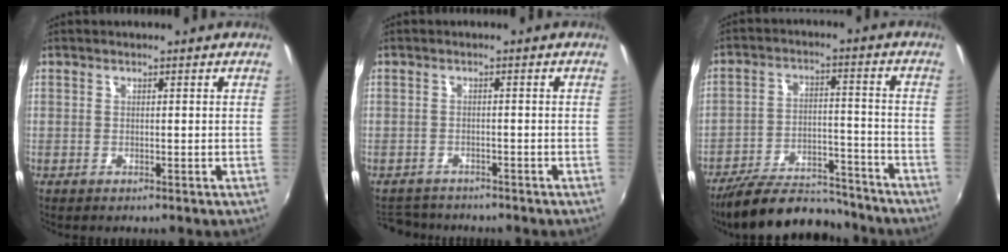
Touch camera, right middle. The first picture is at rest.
{"total": 5.8, "force": [-5.2, 2.2, 1.1], "torque": [-0.039, -0.004, -0.085]}
{"total": 17.4, "force": [-15.3, 5.3, 6.5], "torque": [-0.133, 0.004, -0.223]}